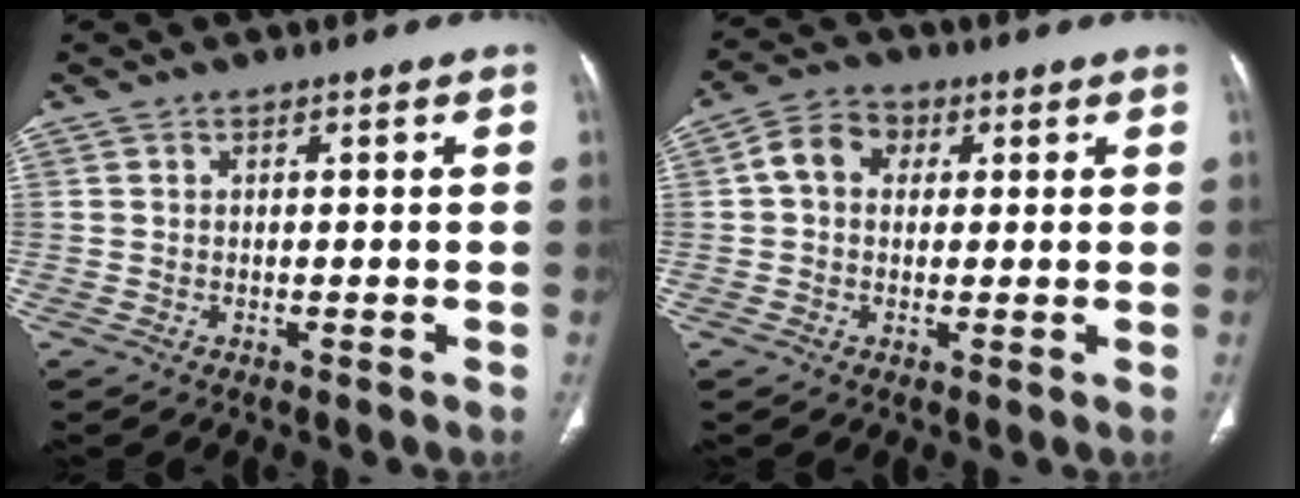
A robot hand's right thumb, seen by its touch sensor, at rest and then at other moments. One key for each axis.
{"total": 6.2, "fx": 1.2, "fy": 4.9, "fz": 3.6, "tx": -0.050, "ty": 0.013, "tz": 0.014}